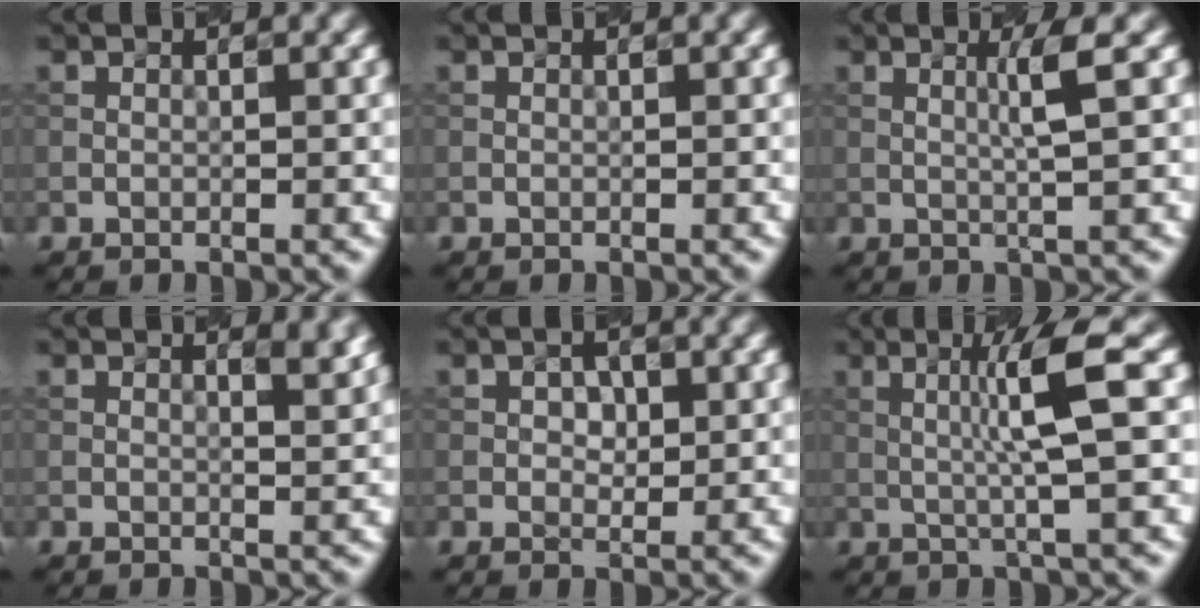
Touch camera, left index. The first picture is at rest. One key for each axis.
{"total": 0.0}
{"total": 2.4, "fx": 0.5, "fy": 0.1, "fz": 2.4, "tx": -0.045, "ty": 0.003, "tz": 0.006}
{"total": 1.8, "fx": 1.1, "fy": 0.5, "fz": 1.4, "tx": -0.012, "ty": -0.001, "tz": 0.015}
{"total": 2.1, "fx": 0.4, "fy": 1.4, "fz": 1.5, "tx": -0.022, "ty": 0.000, "tz": 0.005}
{"total": 4.7, "fx": 0.7, "fy": 0.0, "fz": 4.7, "tx": -0.084, "ty": 0.006, "tz": 0.014}